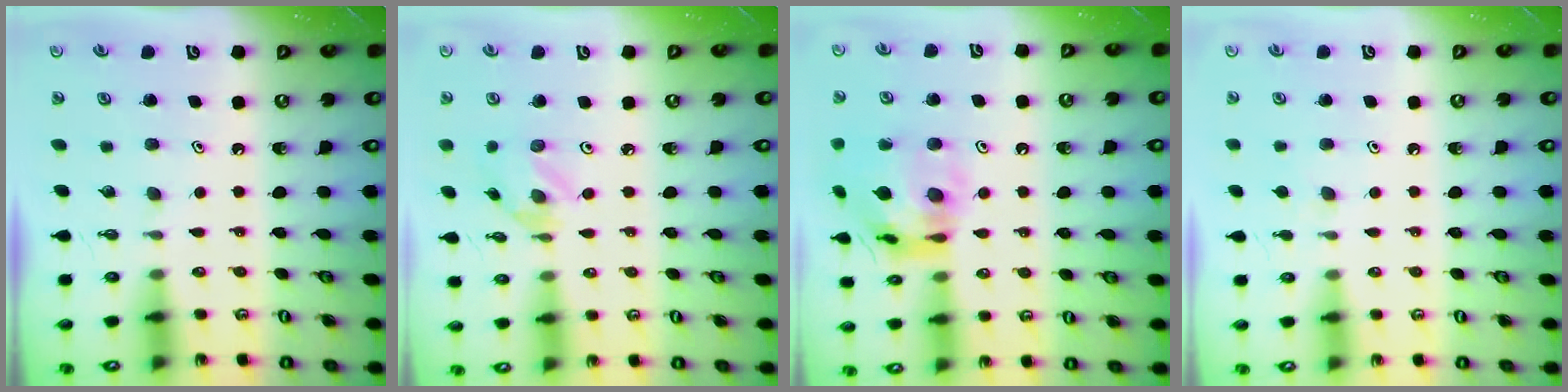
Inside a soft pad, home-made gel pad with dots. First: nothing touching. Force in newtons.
{"total": 2.1, "press": 2.1, "slide": 0.1}
{"total": 15.9, "press": 15.8, "slide": 1.5}
{"total": 2.5, "press": 2.5, "slide": 0.4}